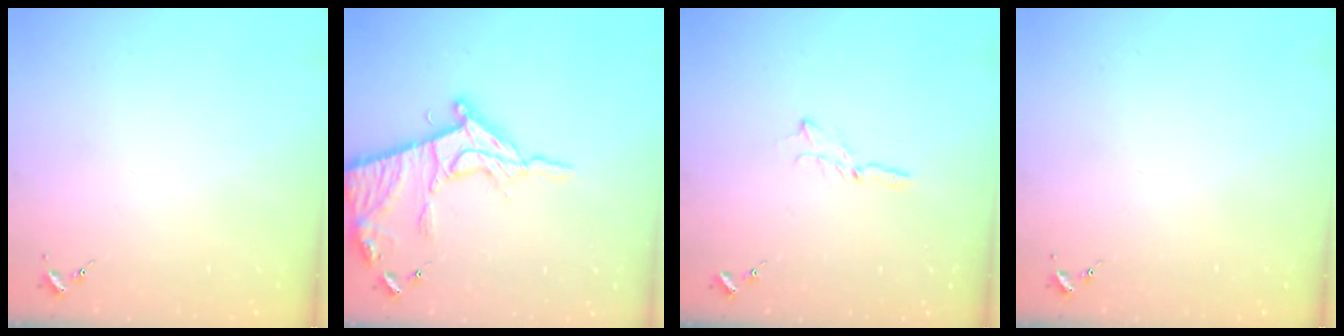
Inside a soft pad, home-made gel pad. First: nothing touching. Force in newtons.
{"total": 16.8, "press": 16.8, "slide": 1.3}
{"total": 3.5, "press": 3.5, "slide": 0.1}
{"total": 0.0}